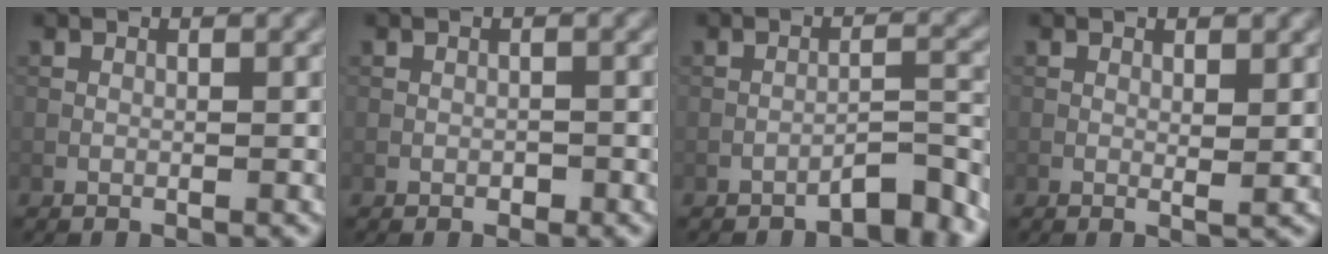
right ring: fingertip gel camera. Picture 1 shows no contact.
{"total": 0.6, "force": [-0.3, 0.4, 0.4], "torque": [-0.004, 0.000, -0.005]}
{"total": 3.0, "force": [-2.6, 0.4, 1.5], "torque": [-0.016, 0.017, -0.041]}
{"total": 0.9, "force": [0.4, 0.2, 0.8], "torque": [-0.013, -0.005, 0.006]}